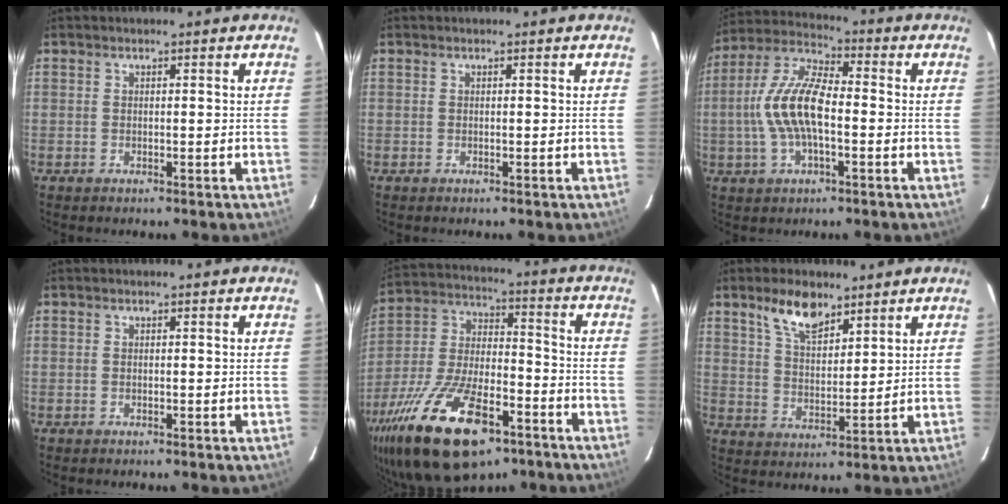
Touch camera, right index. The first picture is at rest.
{"total": 0.0}
{"total": 12.9, "force": [-1.7, 5.2, 11.6], "torque": [-0.245, 0.012, -0.037]}
{"total": 0.0}
{"total": 26.0, "force": [-14.9, 11.2, 18.0], "torque": [-0.365, -0.029, -0.247]}
{"total": 8.2, "force": [5.8, 3.5, 4.7], "torque": [-0.080, 0.007, 0.111]}